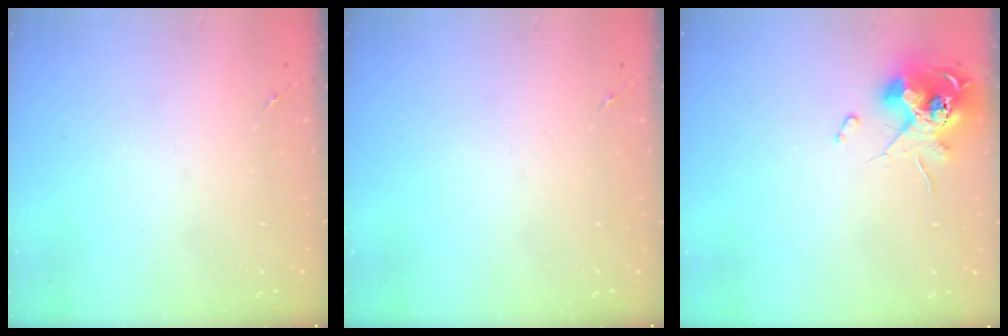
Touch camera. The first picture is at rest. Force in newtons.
{"total": 0.0}
{"total": 12.4, "press": 12.3, "slide": 1.1}